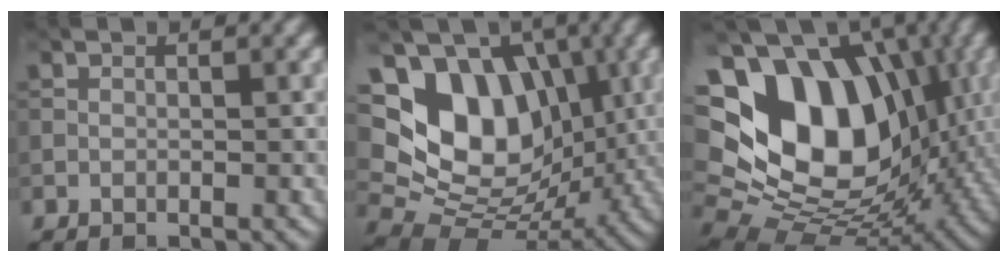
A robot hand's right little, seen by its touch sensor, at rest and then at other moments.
{"total": 12.0, "force": [2.9, 8.9, 7.5], "torque": [-0.136, -0.001, 0.046]}
{"total": 18.2, "force": [2.7, 13.1, 12.3], "torque": [-0.223, -0.003, 0.059]}